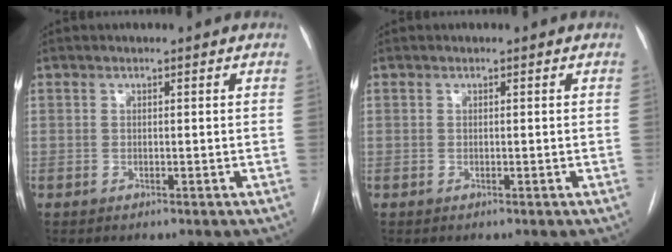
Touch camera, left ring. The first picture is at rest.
{"total": 0.0}